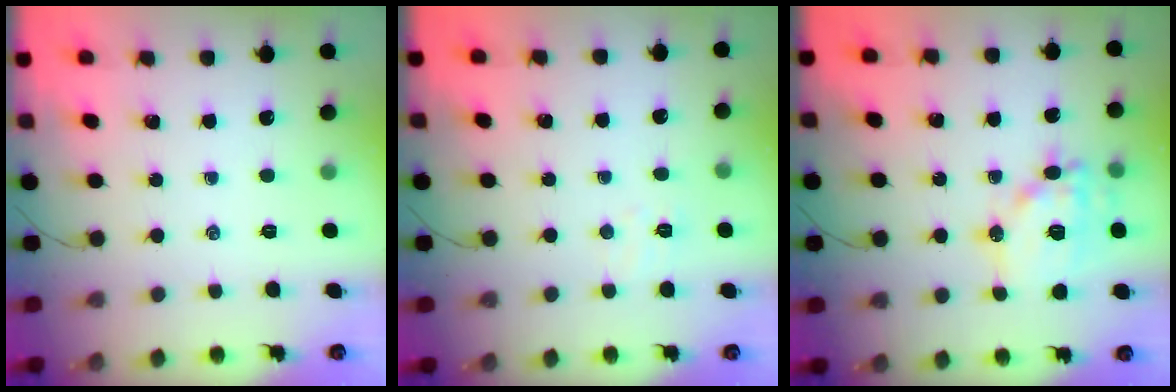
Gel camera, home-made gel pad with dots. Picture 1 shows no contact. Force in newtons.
{"total": 4.1, "press": 3.9, "slide": 1.2}
{"total": 14.7, "press": 14.5, "slide": 2.3}